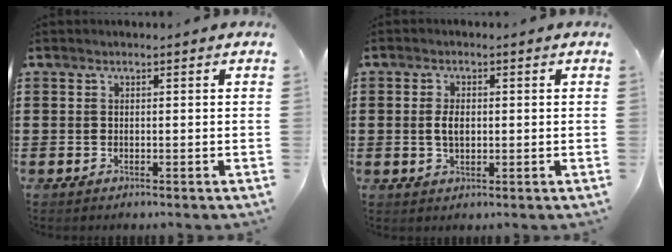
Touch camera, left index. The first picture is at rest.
{"total": 3.0, "force": [0.2, 1.5, 2.6], "torque": [-0.053, 0.005, 0.002]}